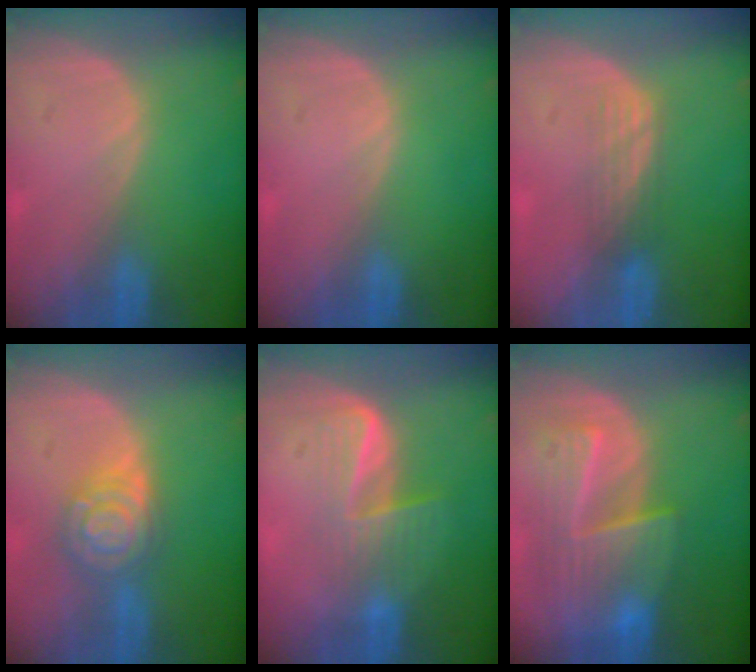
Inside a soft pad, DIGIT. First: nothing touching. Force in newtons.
{"total": 0.0}
{"total": 3.1, "press": 2.6, "slide": 1.5}
{"total": 6.6, "press": 6.5, "slide": 0.5}
{"total": 7.0, "press": 5.7, "slide": 4.0}
{"total": 9.4, "press": 8.3, "slide": 4.2}